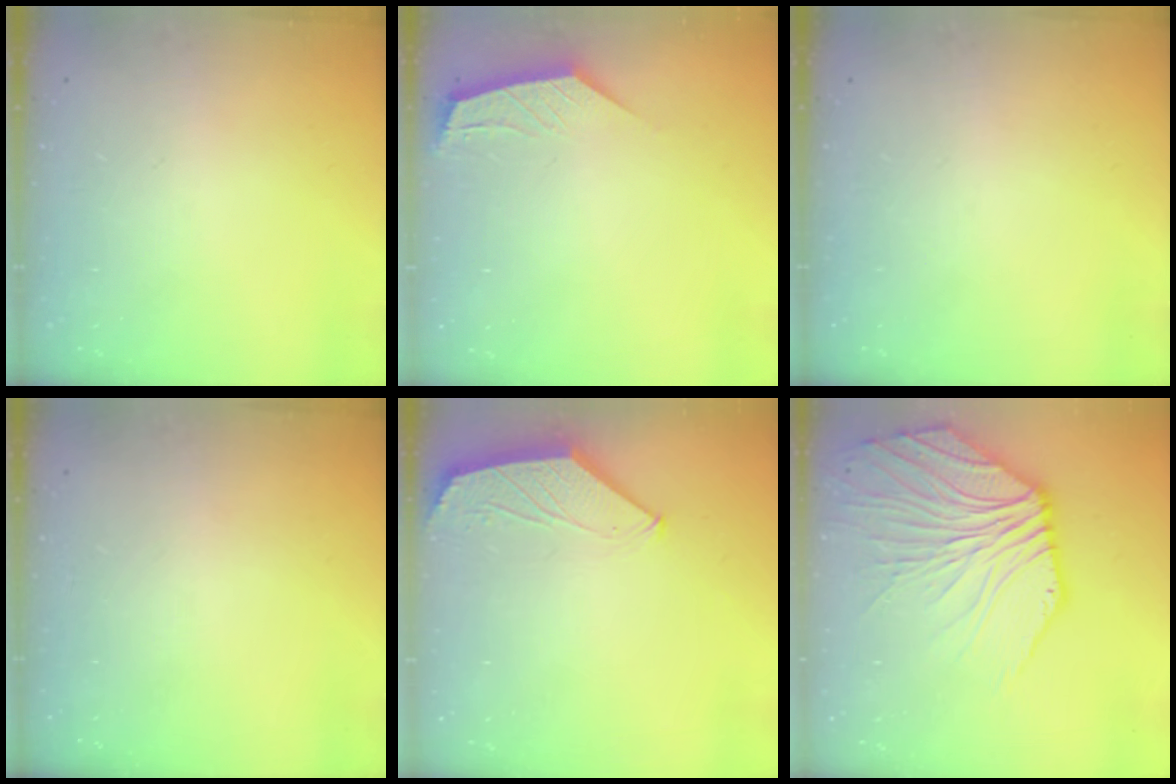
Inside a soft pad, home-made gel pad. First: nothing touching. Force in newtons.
{"total": 2.2, "press": 2.2, "slide": 0.3}
{"total": 0.0}
{"total": 0.0}
{"total": 1.7, "press": 1.6, "slide": 0.4}
{"total": 9.5, "press": 9.3, "slide": 1.7}